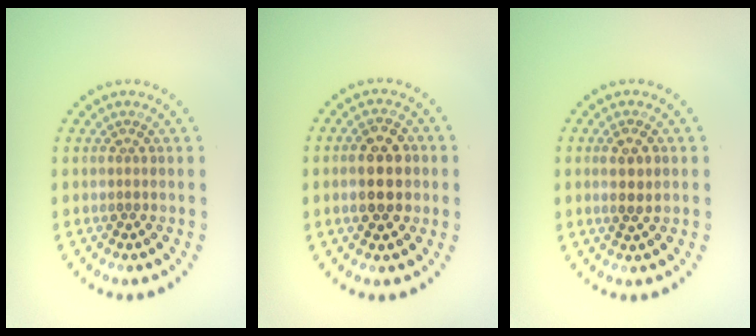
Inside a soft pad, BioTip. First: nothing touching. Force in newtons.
{"total": 4.0, "press": 4.0, "slide": 0.4}
{"total": 1.7, "press": 1.5, "slide": 0.6}